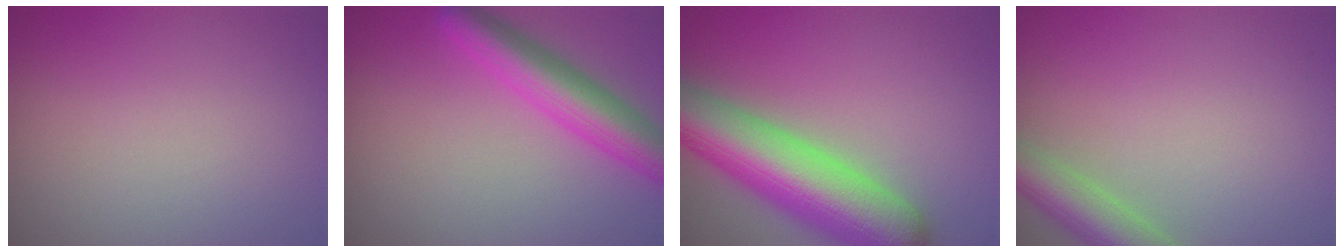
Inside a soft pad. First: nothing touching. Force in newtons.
{"total": 5.6, "press": 5.6, "slide": 0.3}
{"total": 10.6, "press": 10.6, "slide": 0.5}
{"total": 4.8, "press": 4.8, "slide": 0.2}